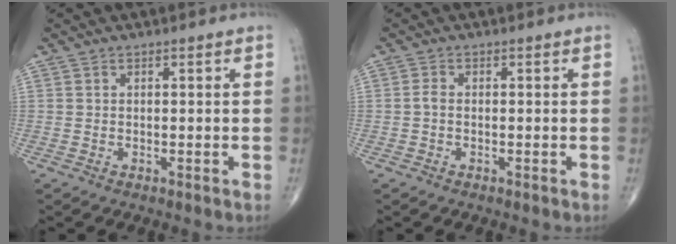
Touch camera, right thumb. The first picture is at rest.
{"total": 1.2, "force": [-0.3, 0.7, 0.9], "torque": [-0.018, 0.001, -0.008]}